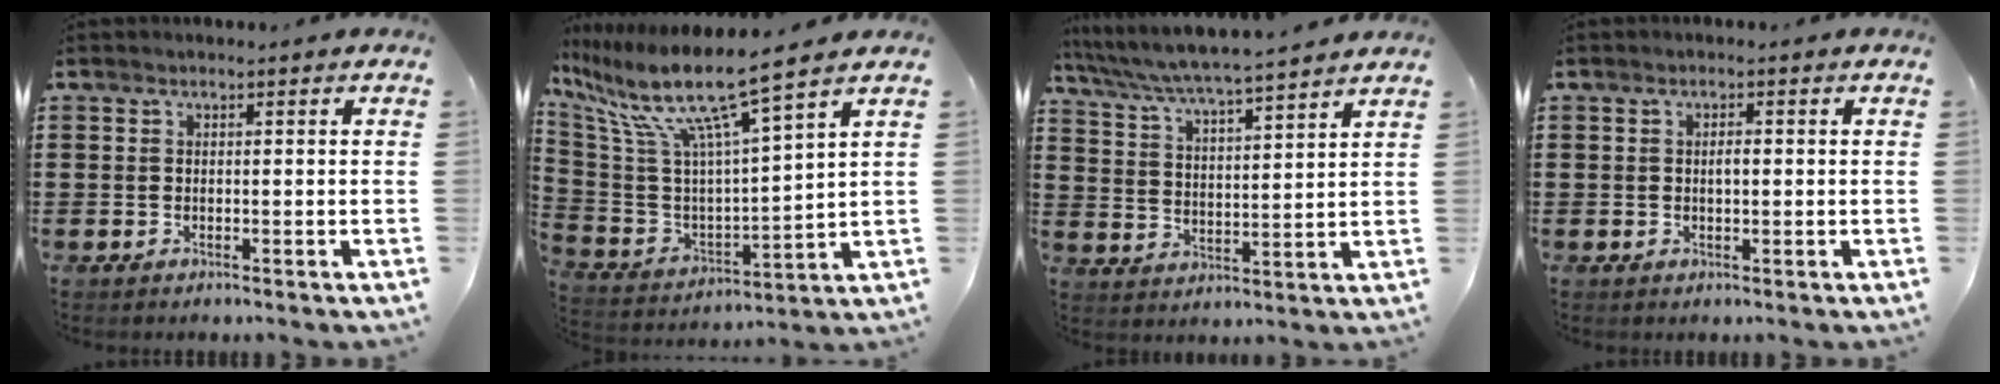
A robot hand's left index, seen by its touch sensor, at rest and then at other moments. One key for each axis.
{"total": 11.5, "fx": 8.2, "fy": 0.7, "fz": 8.0, "tx": -0.186, "ty": -0.055, "tz": 0.131}
{"total": 4.9, "fx": 4.6, "fy": -0.5, "fz": 1.4, "tx": -0.050, "ty": -0.034, "tz": 0.074}
{"total": 1.5, "fx": 0.2, "fy": 0.4, "fz": 1.4, "tx": -0.027, "ty": 0.001, "tz": 0.002}